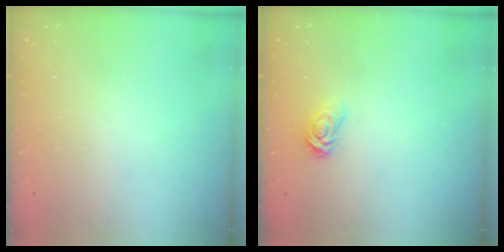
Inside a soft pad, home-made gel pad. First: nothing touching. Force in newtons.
{"total": 4.7, "press": 4.6, "slide": 0.6}